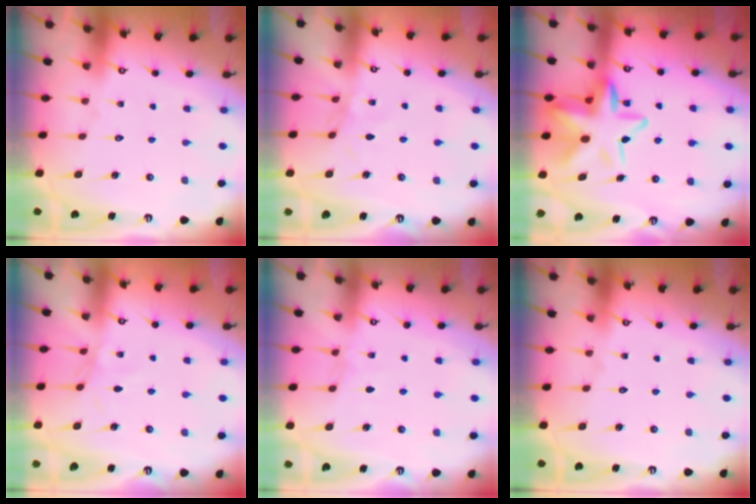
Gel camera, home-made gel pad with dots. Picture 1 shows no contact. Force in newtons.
{"total": 2.1, "press": 2.1, "slide": 0.5}
{"total": 14.6, "press": 14.5, "slide": 2.2}
{"total": 2.1, "press": 2.1, "slide": 0.5}
{"total": 2.5, "press": 2.5, "slide": 0.3}
{"total": 0.0}